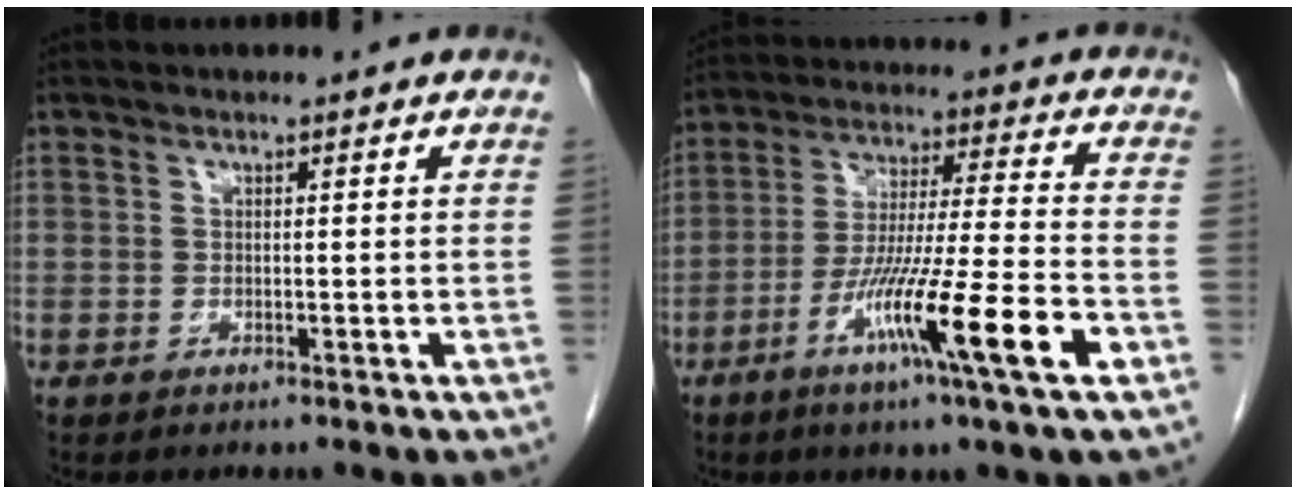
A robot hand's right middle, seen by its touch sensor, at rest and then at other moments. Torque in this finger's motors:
{"motor_torque": [1.86, -0.28, 0.97, 0.21]}